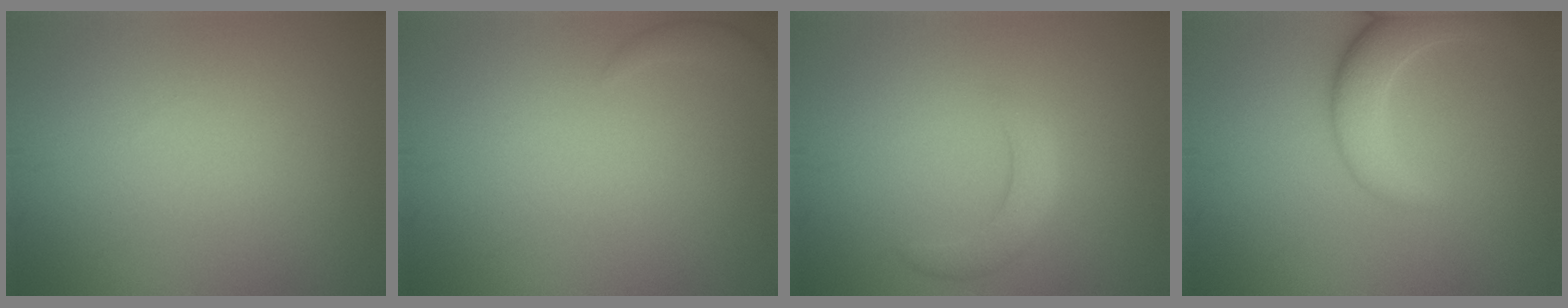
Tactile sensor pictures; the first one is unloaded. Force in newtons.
{"total": 1.4, "press": 1.4, "slide": 0.2}
{"total": 2.4, "press": 2.4, "slide": 0.1}
{"total": 4.6, "press": 4.6, "slide": 0.5}